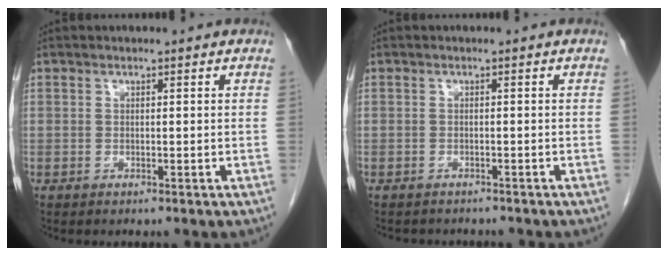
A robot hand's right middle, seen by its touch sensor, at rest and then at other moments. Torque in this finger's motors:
{"motor_torque": [0.07, -0.07, 0.00, 0.00]}